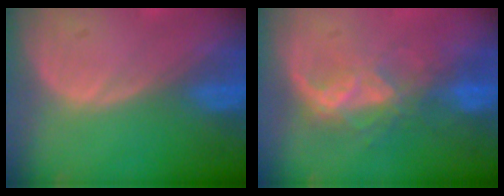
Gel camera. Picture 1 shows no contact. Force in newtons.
{"total": 6.6, "press": 5.9, "slide": 2.8}